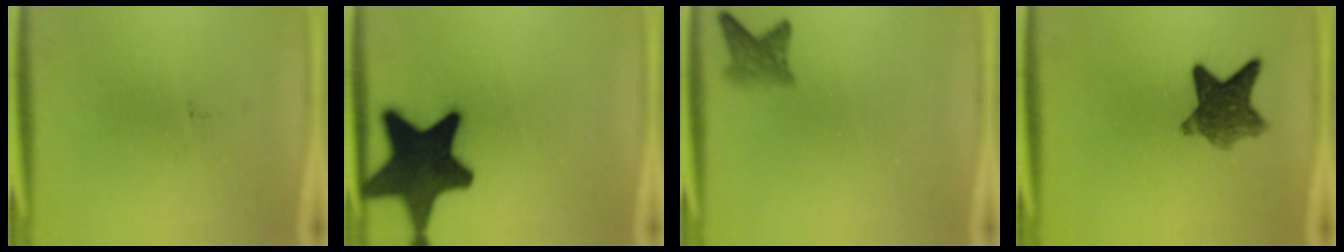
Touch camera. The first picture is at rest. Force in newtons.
{"total": 17.9}
{"total": 2.8}
{"total": 8.1}